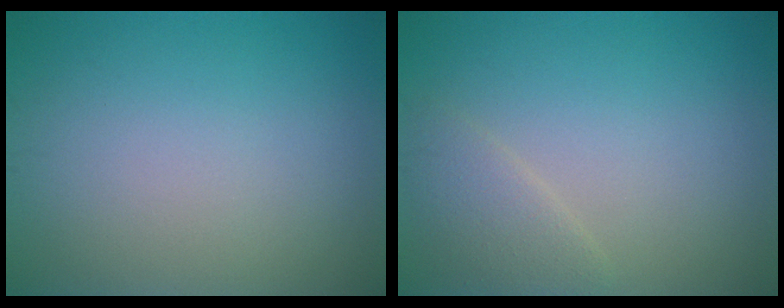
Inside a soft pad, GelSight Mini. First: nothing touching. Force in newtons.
{"total": 2.2, "press": 2.1, "slide": 0.1}